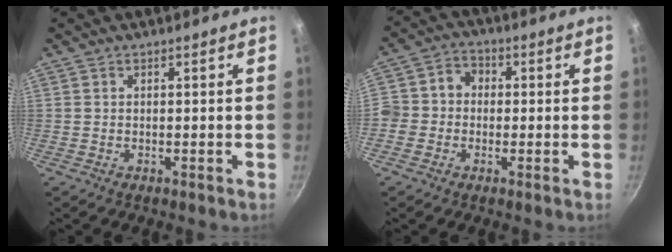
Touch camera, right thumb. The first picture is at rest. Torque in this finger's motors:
{"motor_torque": [0.15, 0.46, 0.25, 0.14, 0.01]}